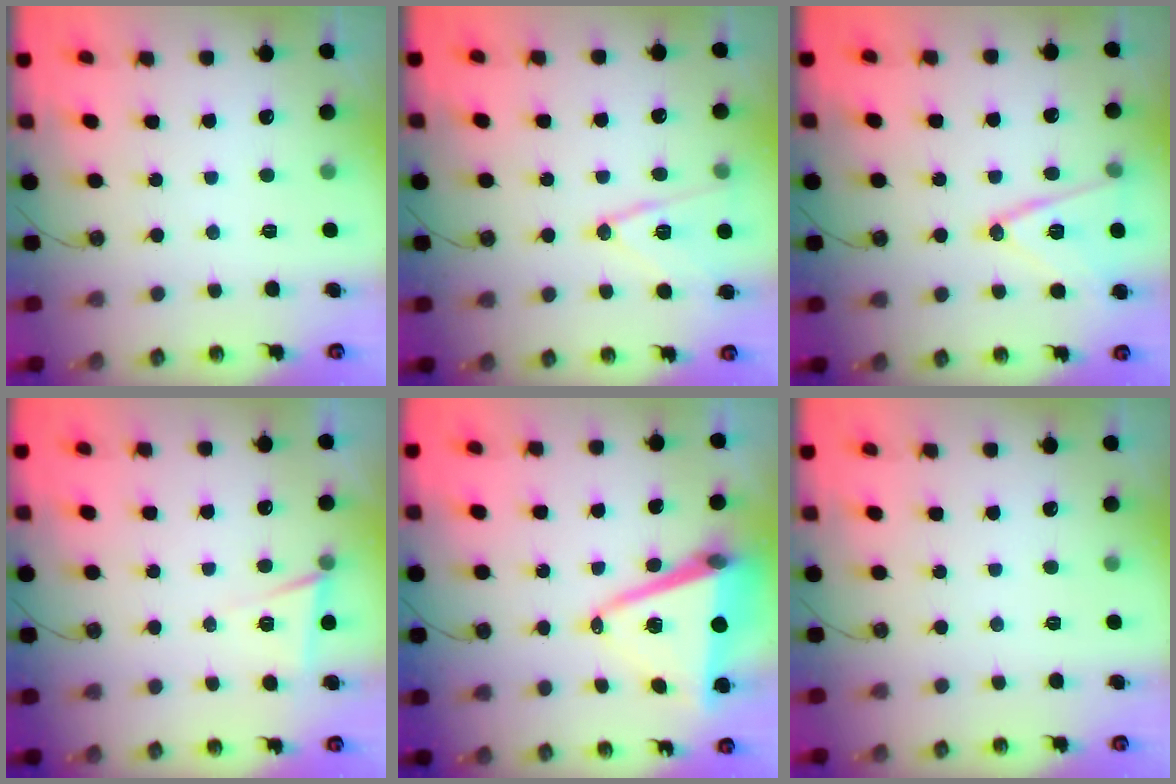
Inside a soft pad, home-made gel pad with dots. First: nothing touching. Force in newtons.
{"total": 12.6, "press": 12.3, "slide": 2.4}
{"total": 14.7, "press": 14.3, "slide": 3.4}
{"total": 6.3, "press": 4.9, "slide": 3.9}
{"total": 12.3, "press": 11.5, "slide": 4.4}
{"total": 0.0}